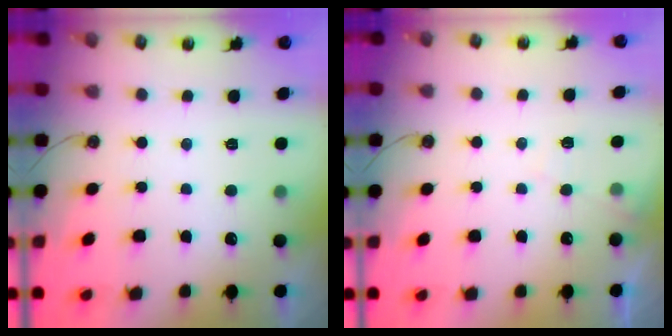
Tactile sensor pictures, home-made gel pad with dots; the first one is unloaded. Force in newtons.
{"total": 6.7, "press": 6.7, "slide": 0.9}